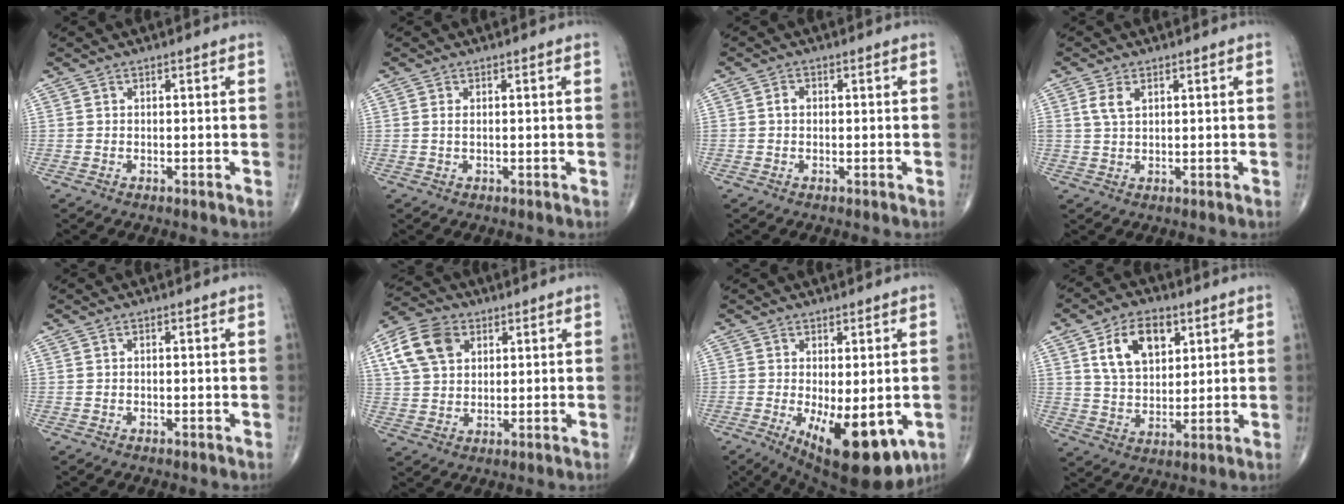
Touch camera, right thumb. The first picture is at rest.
{"total": 0.8, "force": [0.1, 0.3, 0.7], "torque": [-0.018, 0.001, 0.004]}
{"total": 1.4, "force": [0.0, 1.1, 0.9], "torque": [-0.011, 0.005, -0.002]}
{"total": 3.3, "force": [1.3, 1.8, 2.4], "torque": [-0.048, 0.002, 0.030]}
{"total": 0.0}
{"total": 10.7, "force": [4.1, 7.4, 6.4], "torque": [-0.109, 0.001, 0.074]}
{"total": 14.8, "force": [-4.8, 6.2, 12.6], "torque": [-0.168, -0.021, -0.052]}
{"total": 11.8, "force": [4.9, 7.4, 7.9], "torque": [-0.109, -0.015, 0.092]}